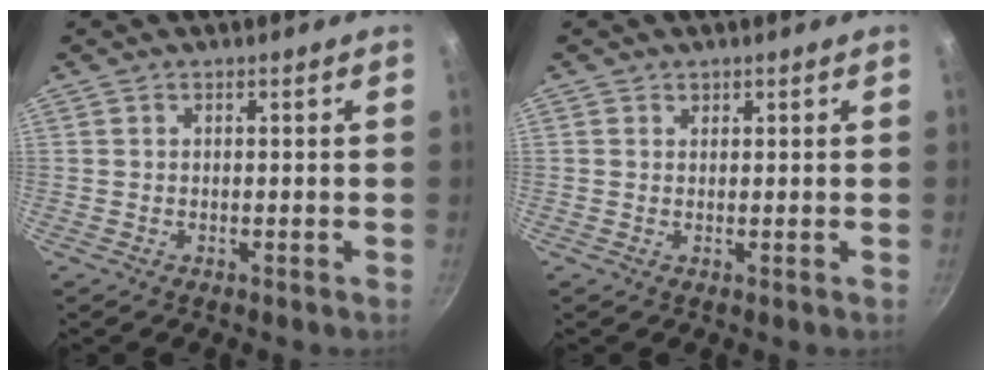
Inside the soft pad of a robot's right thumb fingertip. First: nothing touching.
{"total": 0.6, "force": [0.3, 0.5, 0.0], "torque": [0.005, -0.002, 0.004]}